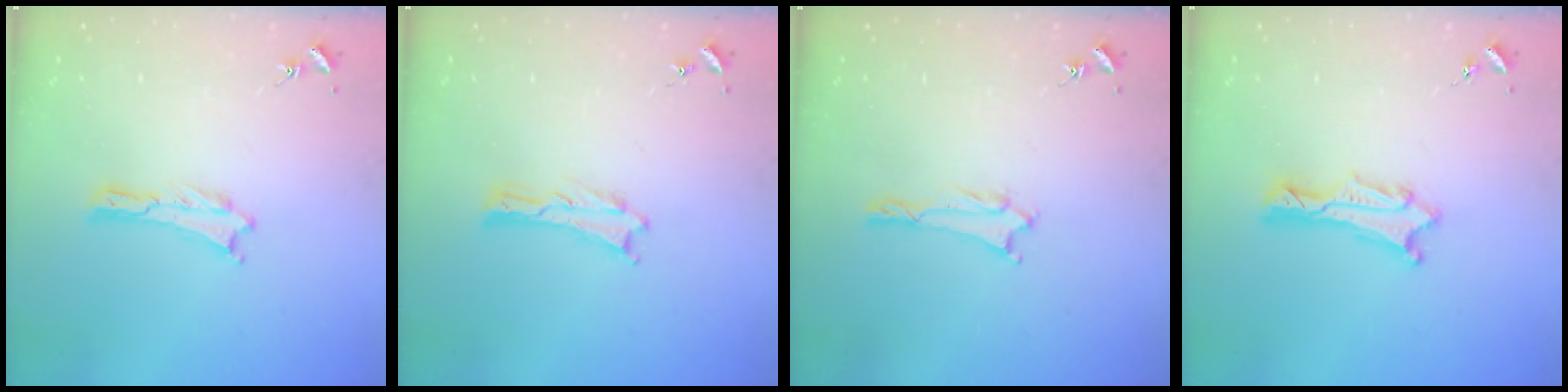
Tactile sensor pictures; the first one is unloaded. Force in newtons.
{"total": 0.0}
{"total": 1.0, "press": 0.9, "slide": 0.2}
{"total": 1.3, "press": 1.2, "slide": 0.1}